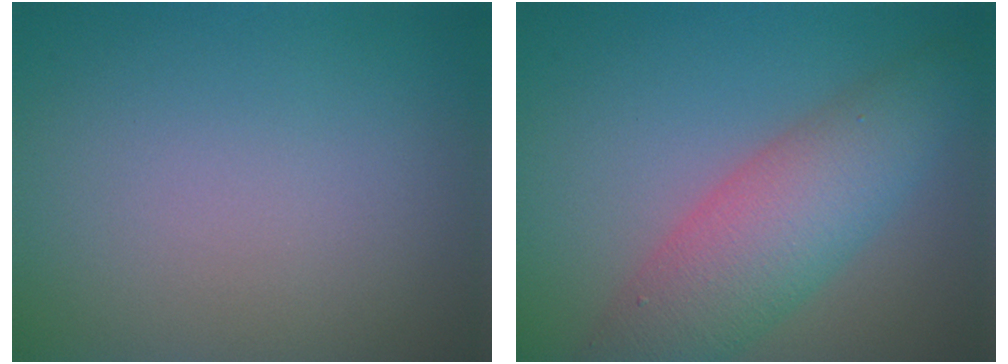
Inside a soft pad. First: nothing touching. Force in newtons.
{"total": 7.0, "press": 7.0, "slide": 0.2}